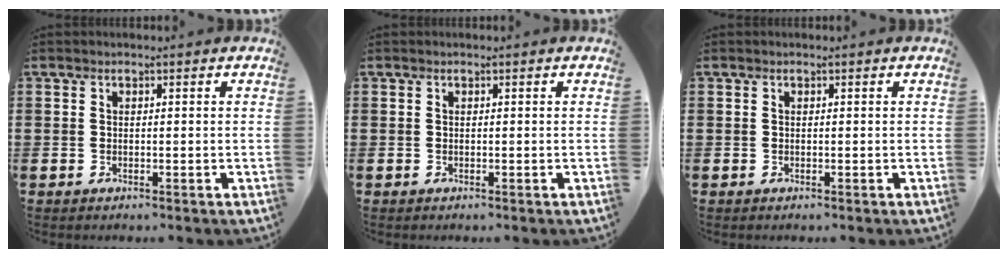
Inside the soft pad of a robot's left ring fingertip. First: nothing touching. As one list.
[{"total": 0.0}, {"total": 0.0}]